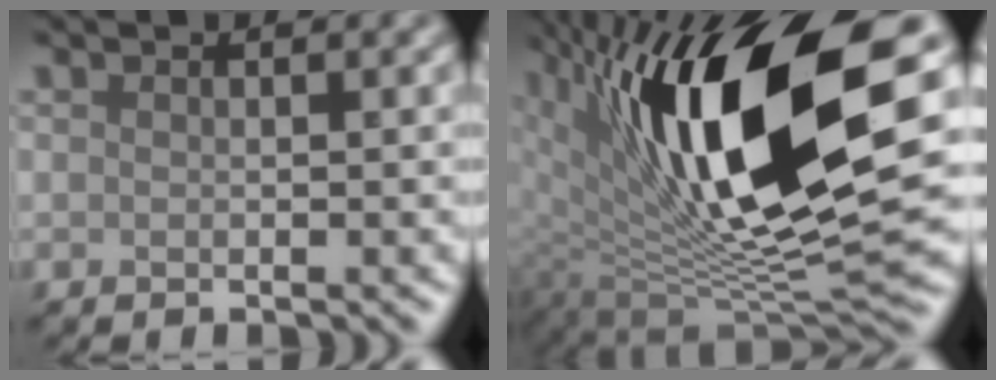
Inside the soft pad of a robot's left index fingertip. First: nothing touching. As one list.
[{"total": 15.8, "force": [4.5, 5.9, 13.9], "torque": [-0.236, -0.018, 0.077]}]